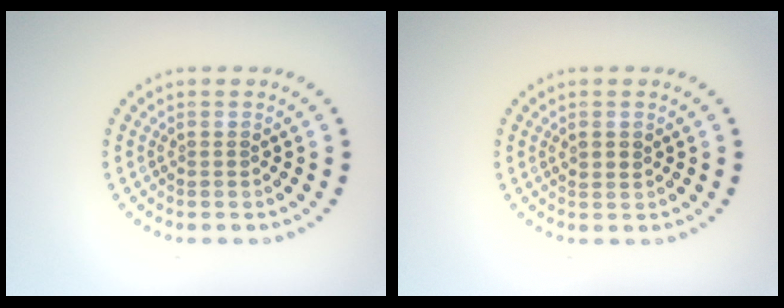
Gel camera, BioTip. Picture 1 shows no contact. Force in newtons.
{"total": 1.0, "press": 1.0, "slide": 0.4}